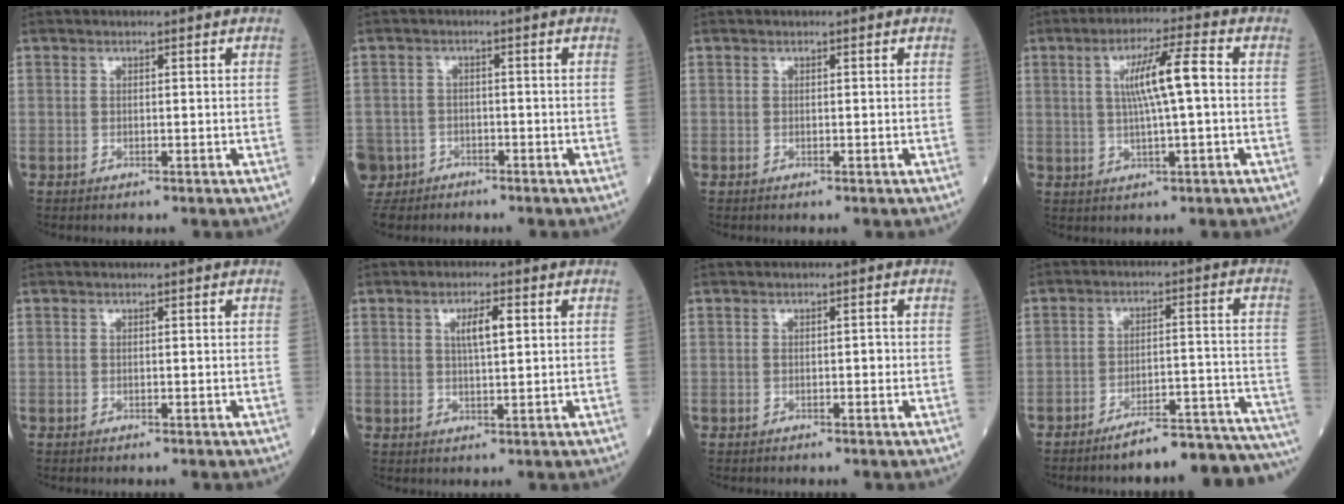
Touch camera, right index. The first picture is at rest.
{"total": 7.5, "force": [-4.6, 5.9, 0.7], "torque": [-0.031, 0.003, -0.082]}
{"total": 0.0}
{"total": 7.8, "force": [0.9, 0.2, 7.7], "torque": [-0.134, 0.010, 0.016]}
{"total": 0.0}
{"total": 4.0, "force": [1.3, 0.7, 3.7], "torque": [-0.064, 0.003, 0.022]}
{"total": 1.1, "force": [-0.2, 0.4, 1.0], "torque": [-0.013, 0.002, -0.003]}
{"total": 15.8, "force": [-14.9, 1.0, 5.1], "torque": [-0.021, 0.039, -0.195]}